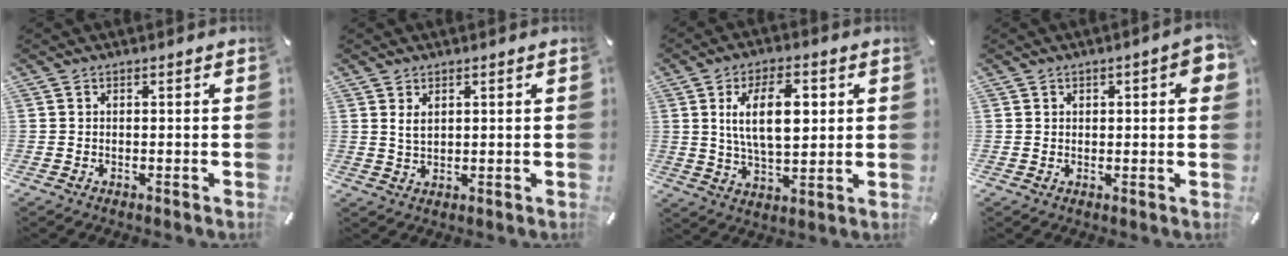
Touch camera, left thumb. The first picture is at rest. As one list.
[{"total": 2.6, "force": [1.3, 1.5, 1.7], "torque": [-0.037, 0.002, 0.024]}, {"total": 13.2, "force": [3.1, 6.8, 10.9], "torque": [-0.200, -0.003, 0.046]}, {"total": 3.8, "force": [1.0, 1.9, 3.2], "torque": [-0.038, 0.000, 0.011]}]